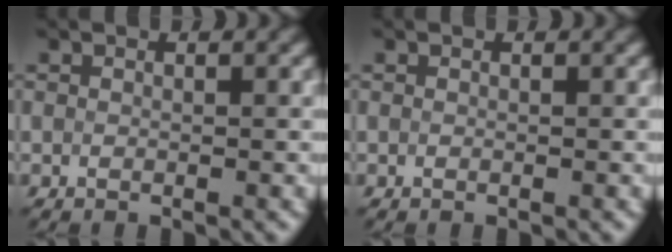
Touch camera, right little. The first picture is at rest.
{"total": 0.0}